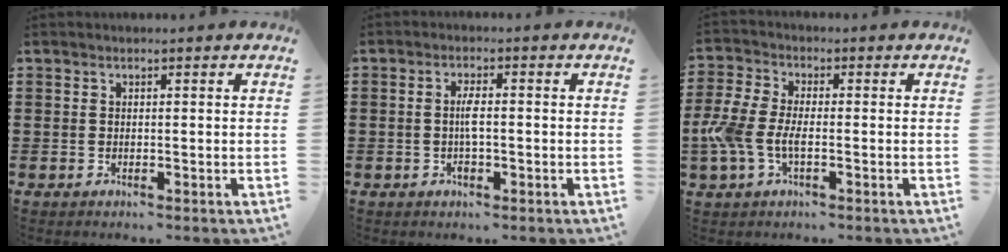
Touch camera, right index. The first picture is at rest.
{"total": 3.0, "force": [-0.5, 1.0, 2.7], "torque": [-0.058, 0.000, -0.011]}
{"total": 6.1, "force": [-1.9, 2.9, 5.1], "torque": [-0.134, -0.009, -0.043]}